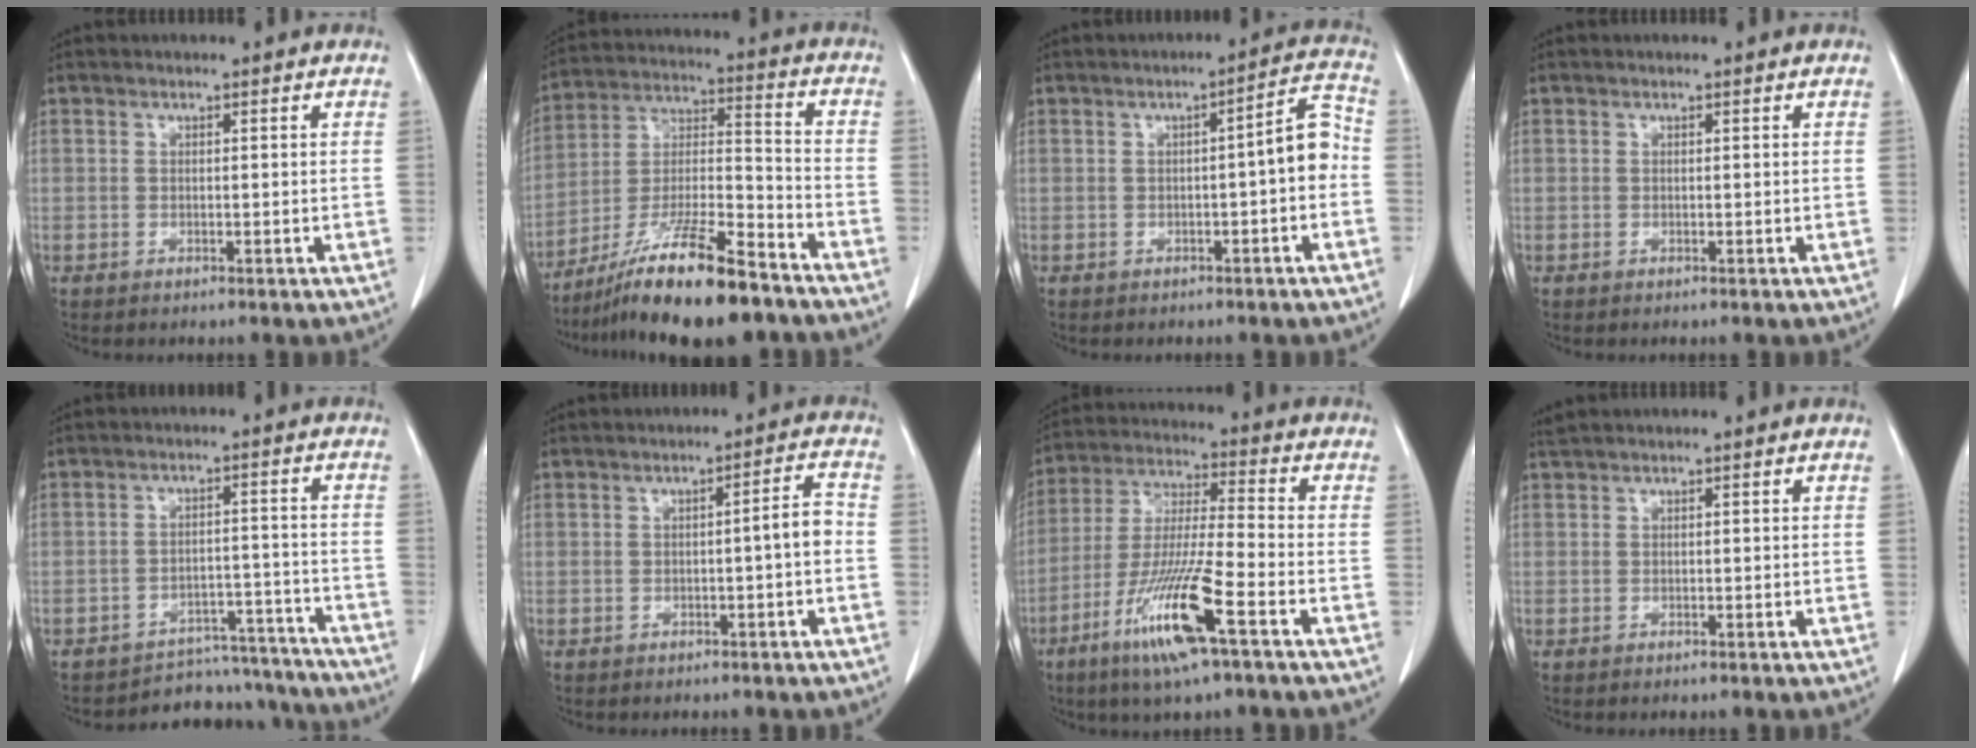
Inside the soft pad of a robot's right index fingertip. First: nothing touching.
{"total": 17.5, "force": [-13.0, 1.8, 11.5], "torque": [-0.224, -0.025, -0.233]}
{"total": 5.2, "force": [-0.9, 0.7, 5.1], "torque": [-0.061, 0.021, -0.015]}
{"total": 0.0}
{"total": 11.7, "force": [-11.1, 3.5, -0.6], "torque": [0.029, 0.048, -0.138]}
{"total": 3.3, "force": [-0.8, 0.0, 3.2], "torque": [-0.041, 0.008, -0.012]}
{"total": 14.2, "force": [-7.1, 0.4, 12.3], "torque": [-0.250, -0.025, -0.132]}
{"total": 0.9, "force": [0.5, 0.1, 0.7], "torque": [-0.024, 0.022, 0.013]}